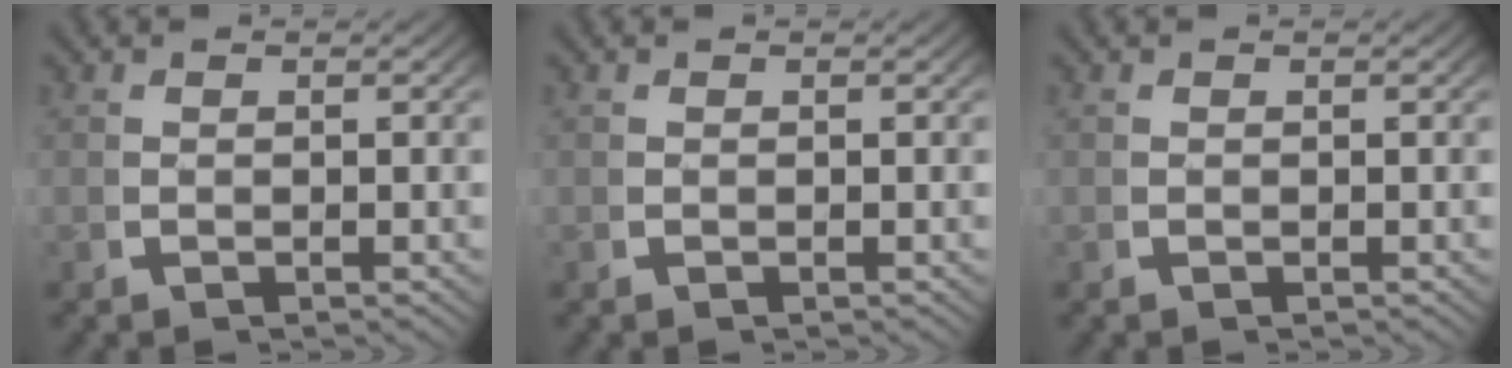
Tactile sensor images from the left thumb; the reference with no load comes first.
{"total": 0.0}
{"total": 0.0}